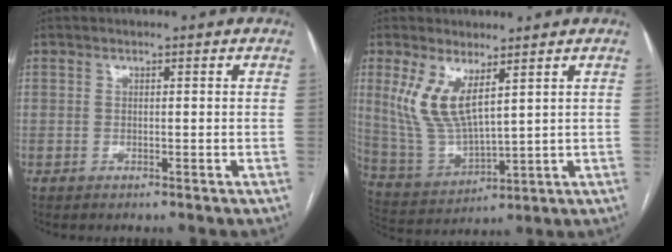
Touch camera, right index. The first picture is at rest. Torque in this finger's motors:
{"motor_torque": [0.38, 0.15, 0.27, 0.17]}